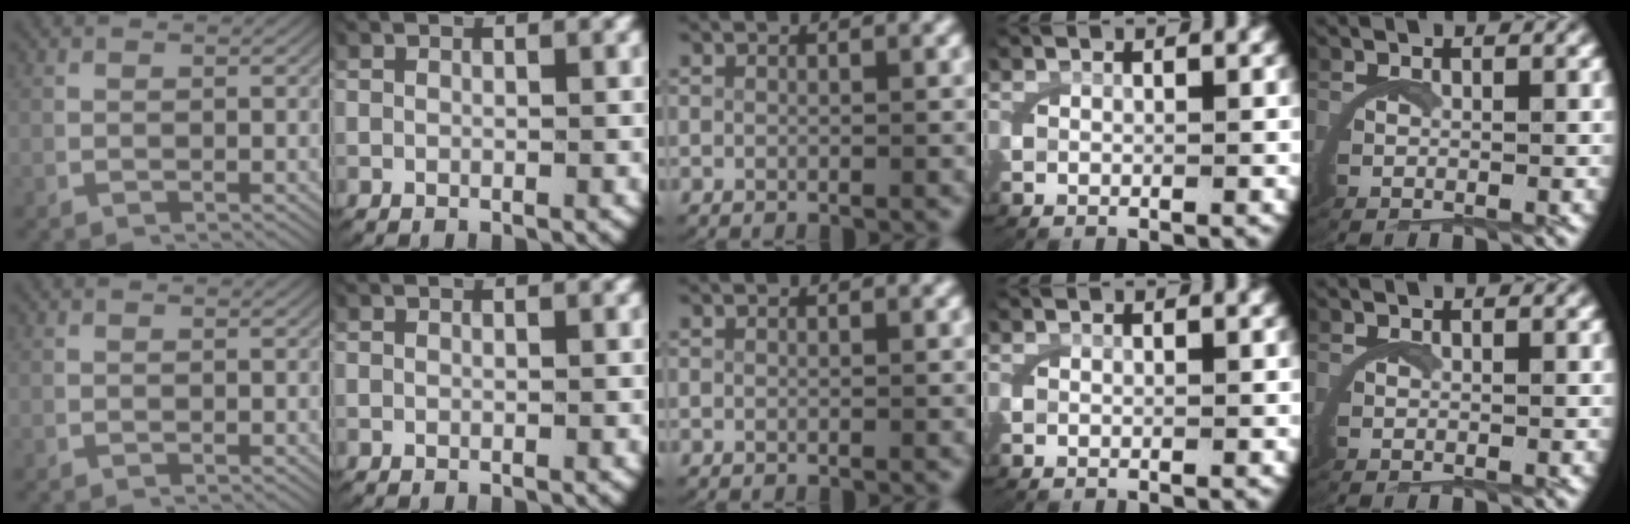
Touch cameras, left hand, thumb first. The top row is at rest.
{}